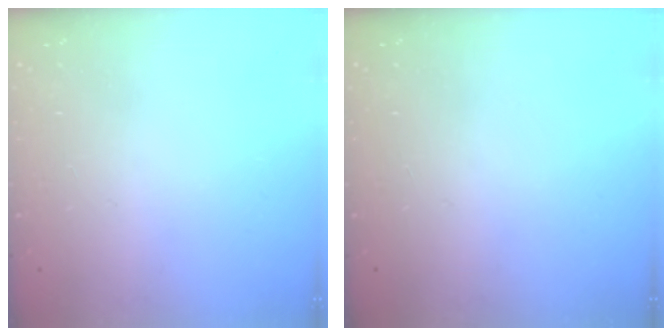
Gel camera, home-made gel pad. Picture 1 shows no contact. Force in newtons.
{"total": 0.0}